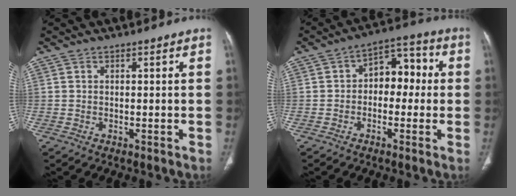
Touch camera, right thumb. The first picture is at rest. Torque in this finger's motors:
{"motor_torque": [-0.48, 0.74, 0.24, 0.42, 0.15]}